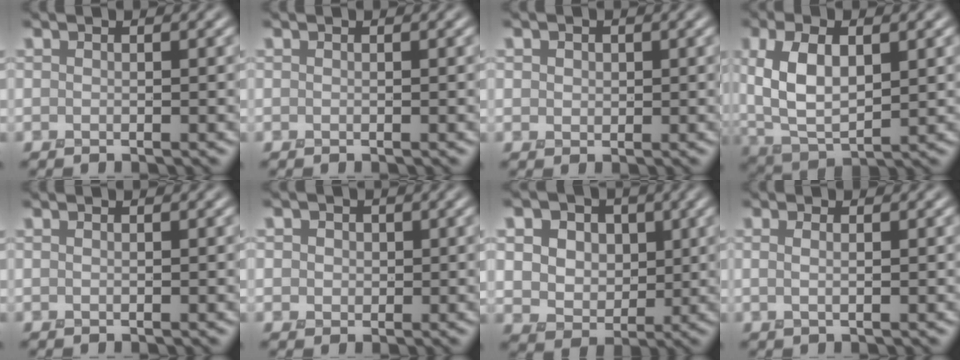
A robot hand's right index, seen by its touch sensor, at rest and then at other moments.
{"total": 0.0}
{"total": 1.5, "force": [0.4, 1.3, 0.6], "torque": [-0.014, 0.003, 0.004]}
{"total": 7.3, "force": [1.4, 3.6, 6.2], "torque": [-0.135, 0.004, 0.023]}
{"total": 0.0}
{"total": 2.7, "force": [0.7, 2.3, 1.2], "torque": [-0.022, 0.010, 0.004]}
{"total": 10.4, "force": [3.8, 8.1, 5.4], "torque": [-0.104, 0.025, 0.052]}
{"total": 0.8, "force": [0.2, 0.1, 0.7], "torque": [-0.019, -0.002, 0.006]}